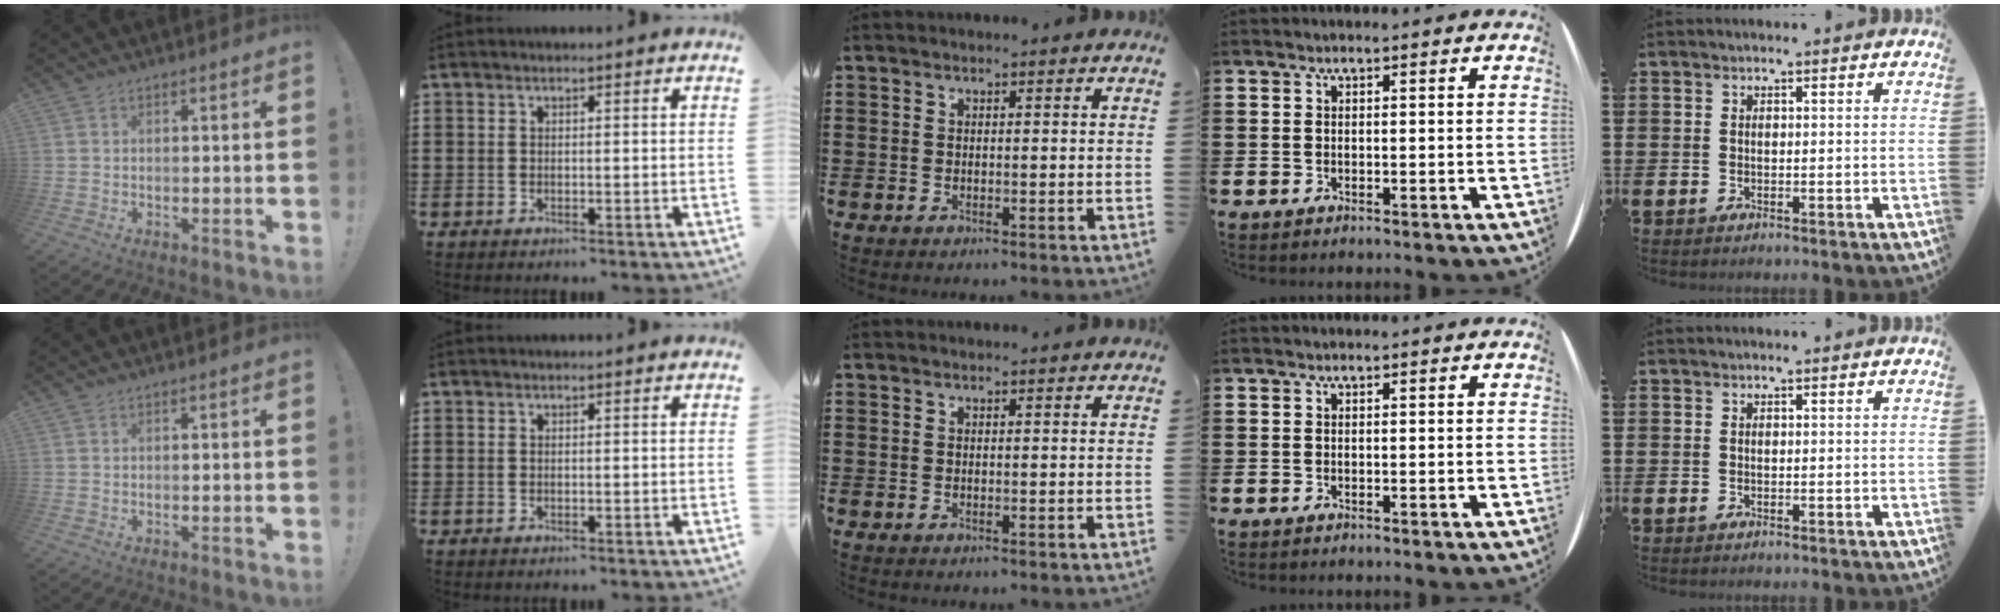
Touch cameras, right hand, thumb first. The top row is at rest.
{}